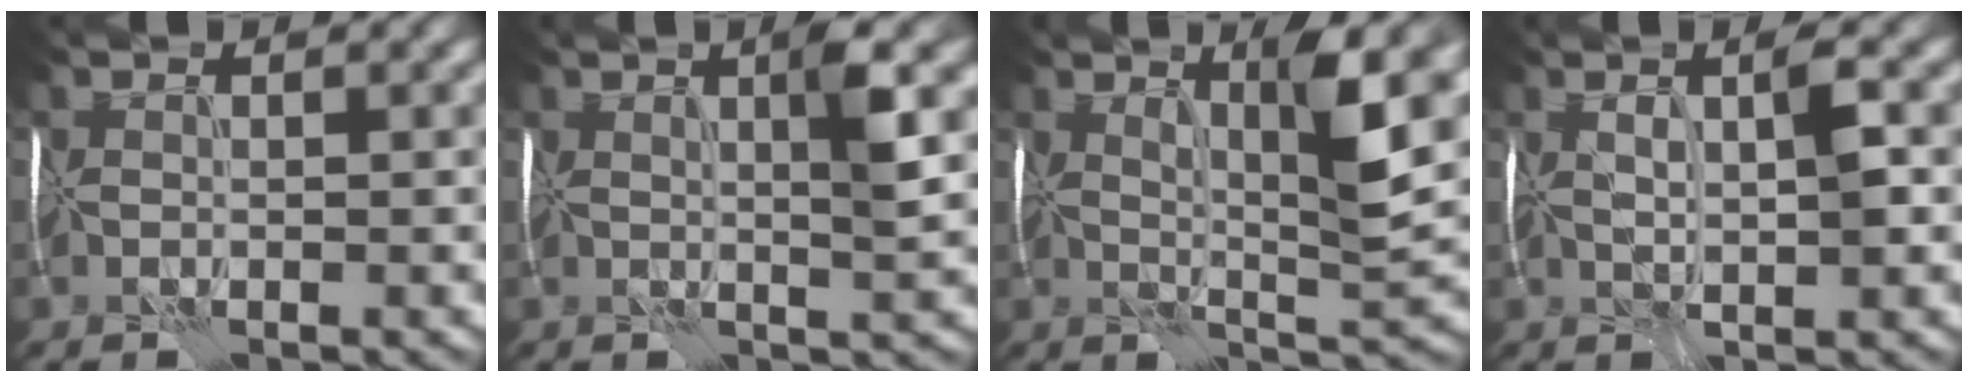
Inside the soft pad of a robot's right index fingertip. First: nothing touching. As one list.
[{"total": 4.0, "force": [1.4, 0.1, 3.7], "torque": [-0.063, 0.007, 0.024]}, {"total": 6.8, "force": [3.0, 0.9, 6.1], "torque": [-0.087, -0.001, 0.054]}, {"total": 3.6, "force": [1.4, 0.4, 3.3], "torque": [-0.056, 0.007, 0.025]}]